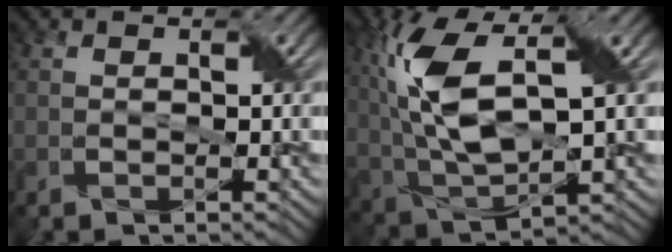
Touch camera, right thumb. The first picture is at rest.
{"total": 11.8, "force": [2.4, 5.3, 10.3], "torque": [-0.241, 0.000, 0.054]}